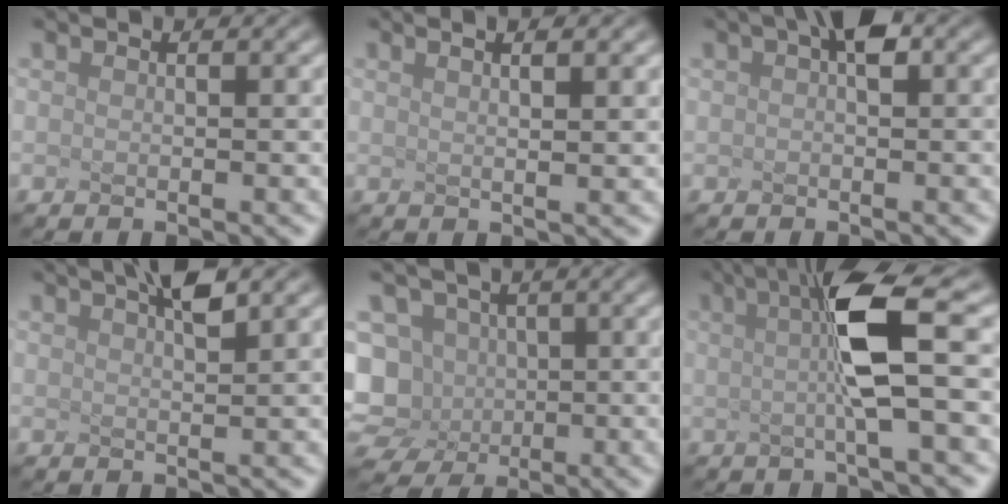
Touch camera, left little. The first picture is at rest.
{"total": 2.4, "force": [1.3, 0.6, 1.9], "torque": [-0.030, 0.022, 0.018]}
{"total": 1.3, "force": [0.0, -0.5, 1.2], "torque": [-0.038, 0.007, 0.030]}
{"total": 1.4, "force": [0.6, -0.6, 1.1], "torque": [-0.032, 0.004, 0.040]}
{"total": 8.1, "force": [-2.8, 6.8, 3.3], "torque": [-0.090, -0.014, -0.028]}
{"total": 5.2, "force": [-0.4, -0.4, 5.2], "torque": [-0.124, 0.001, 0.027]}